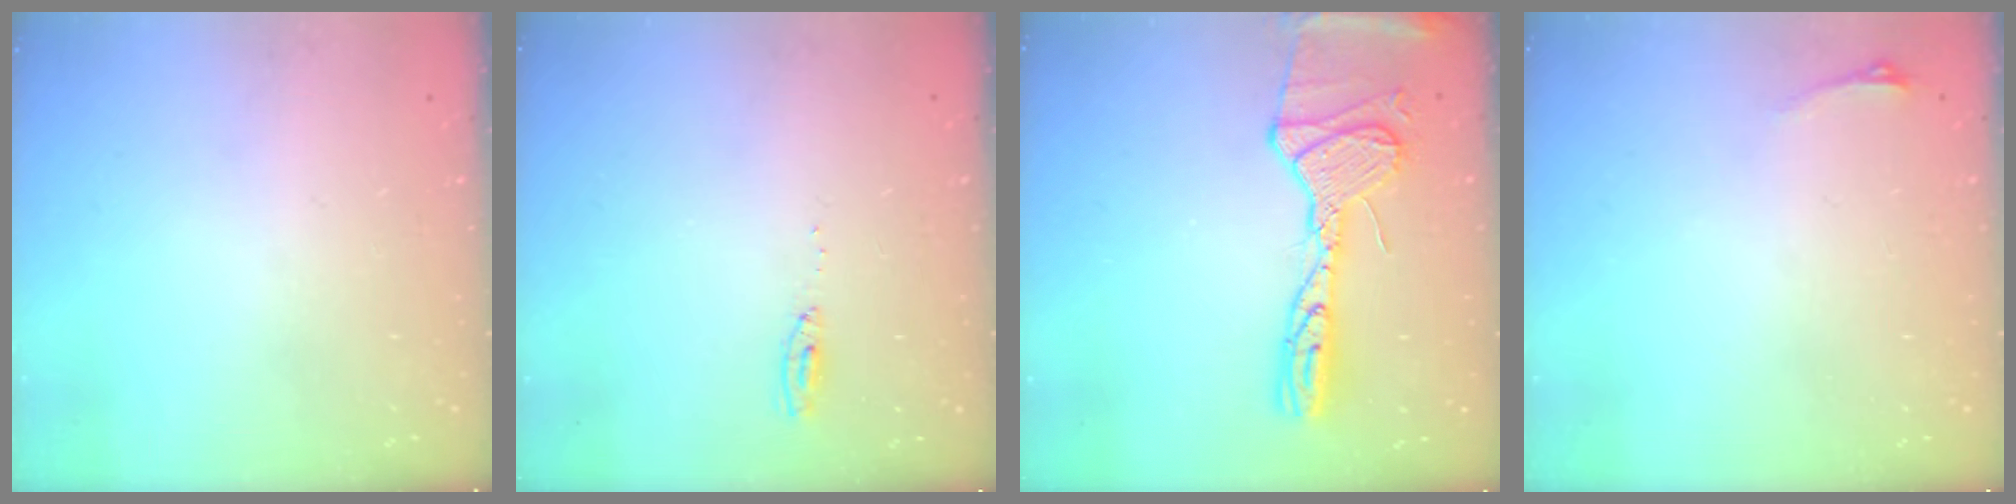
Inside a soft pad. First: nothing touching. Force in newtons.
{"total": 4.6, "press": 4.4, "slide": 1.3}
{"total": 16.8, "press": 16.1, "slide": 4.6}
{"total": 2.9, "press": 2.6, "slide": 1.5}